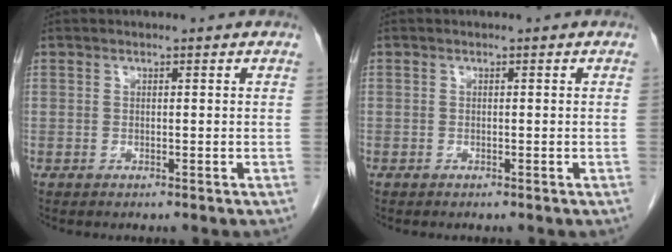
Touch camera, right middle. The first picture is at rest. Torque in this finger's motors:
{"motor_torque": [1.47, -0.67, 0.24, -0.21]}